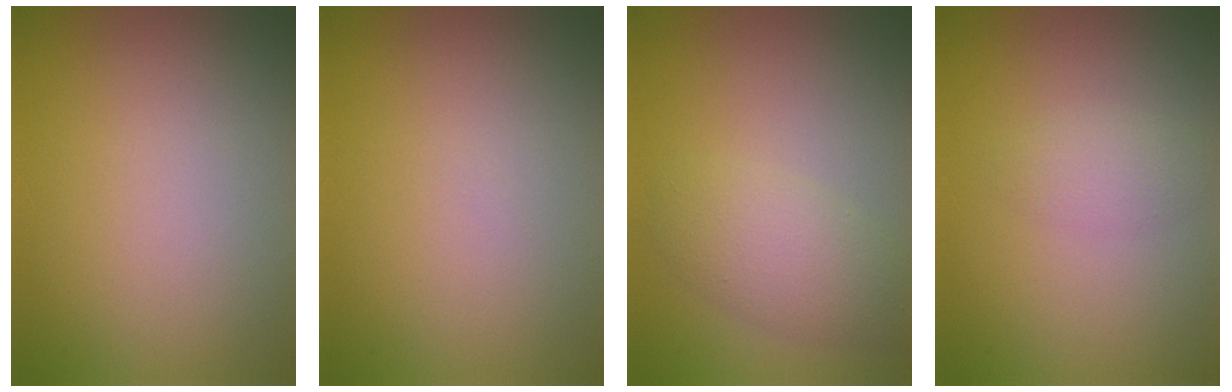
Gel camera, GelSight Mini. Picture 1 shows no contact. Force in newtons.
{"total": 0.0}
{"total": 3.5, "press": 3.4, "slide": 0.2}
{"total": 1.6, "press": 1.6, "slide": 0.1}